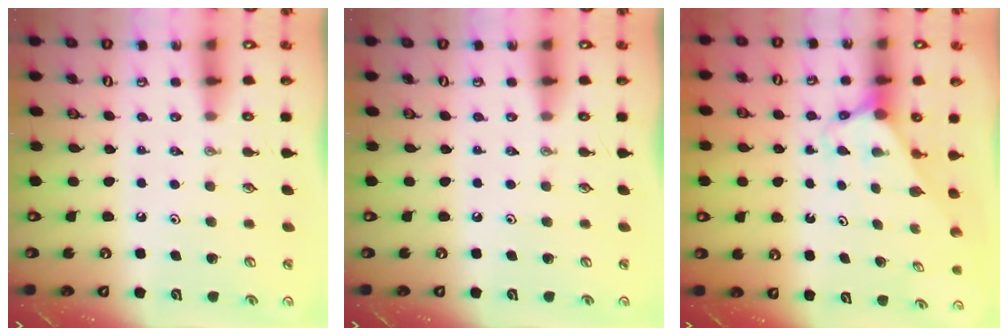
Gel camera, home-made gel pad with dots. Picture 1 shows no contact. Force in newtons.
{"total": 0.0}
{"total": 2.6, "press": 2.6, "slide": 0.2}